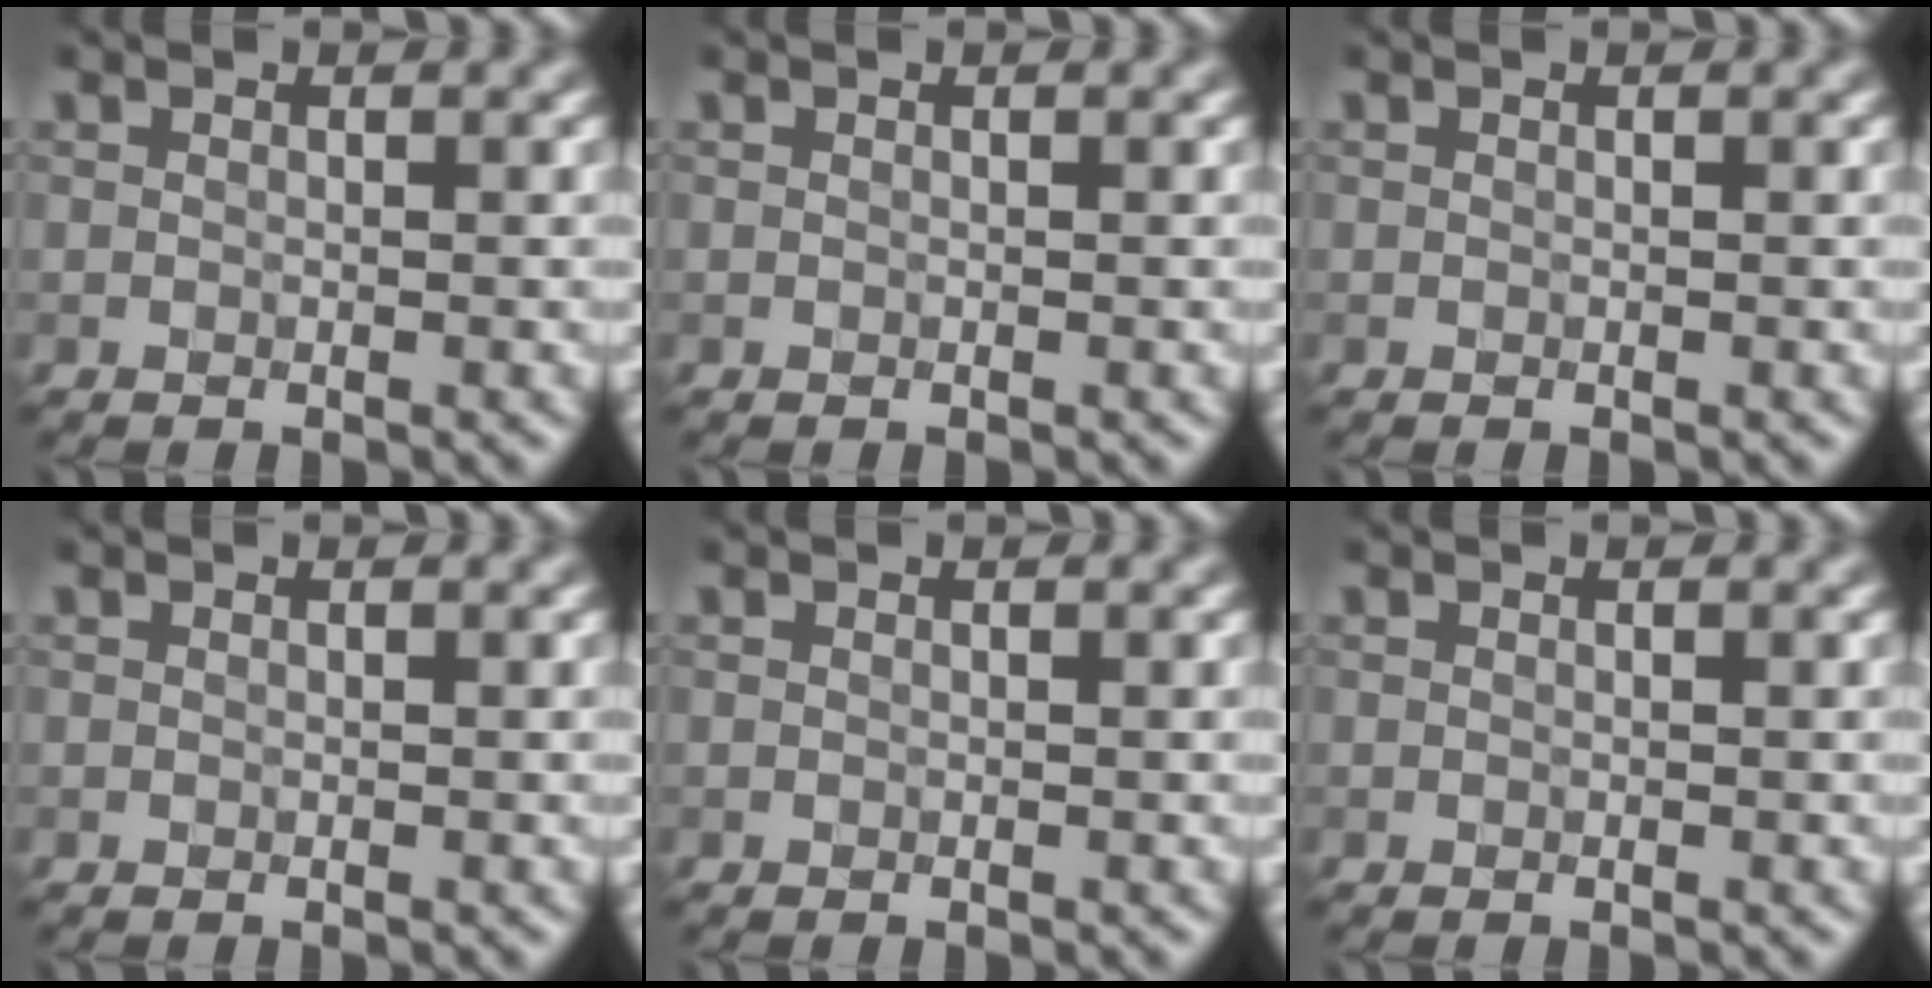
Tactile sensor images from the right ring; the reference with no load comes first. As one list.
[{"total": 0.0}, {"total": 0.0}, {"total": 0.0}, {"total": 0.0}, {"total": 0.0}]